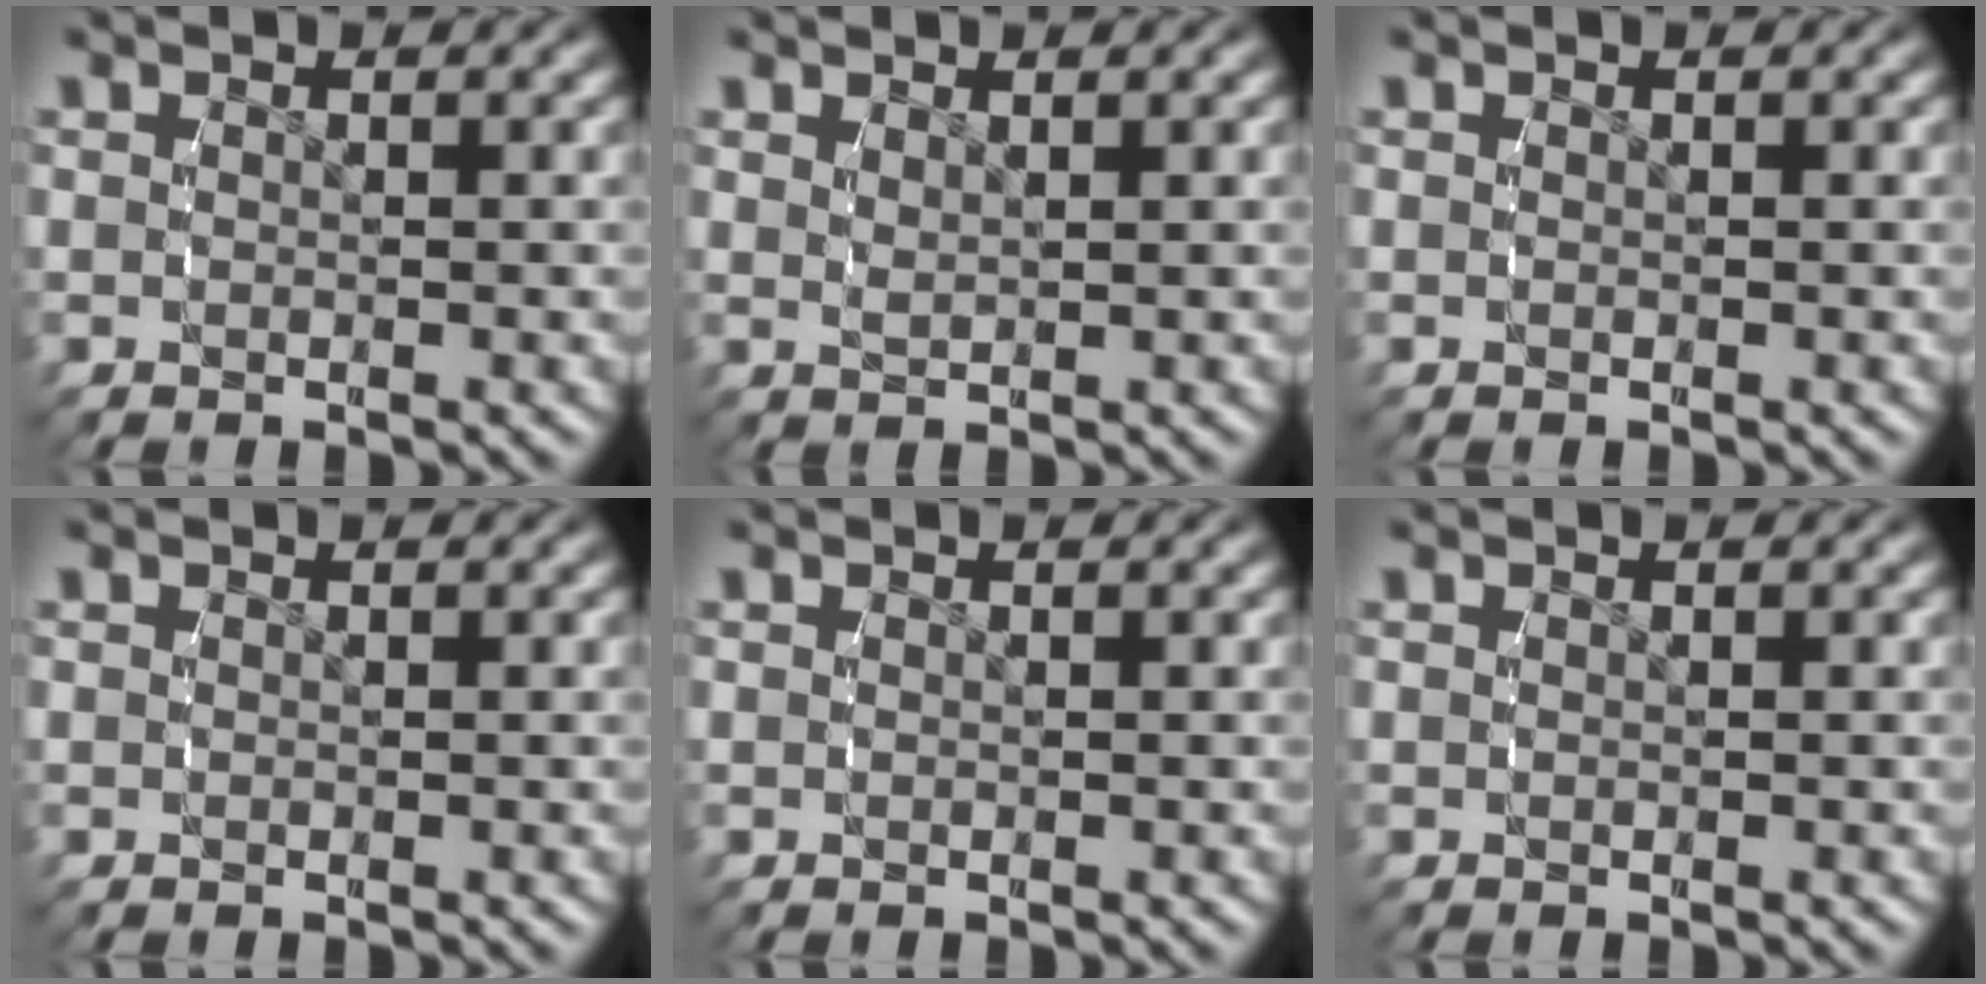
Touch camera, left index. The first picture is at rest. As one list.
[{"total": 1.1, "force": [0.9, -0.6, 0.1], "torque": [-0.002, -0.004, 0.026]}, {"total": 0.0}, {"total": 0.0}, {"total": 0.0}, {"total": 0.0}]